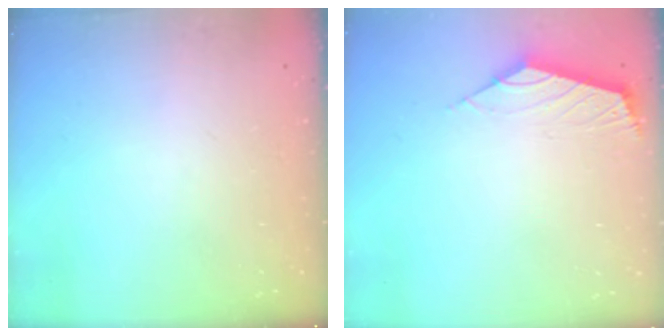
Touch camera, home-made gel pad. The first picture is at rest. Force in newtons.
{"total": 2.5, "press": 2.4, "slide": 0.7}